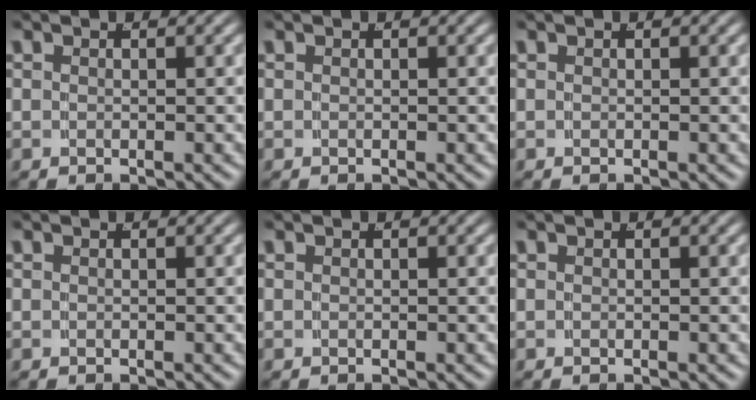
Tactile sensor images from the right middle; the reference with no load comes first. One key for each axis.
{"total": 0.0}
{"total": 0.0}
{"total": 0.0}
{"total": 0.0}
{"total": 0.0}